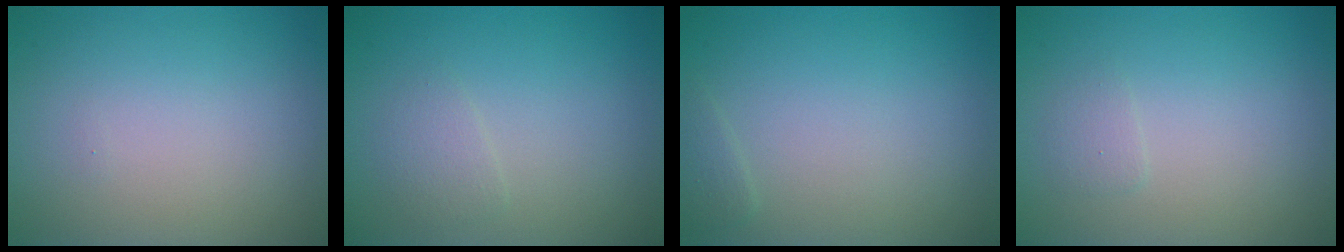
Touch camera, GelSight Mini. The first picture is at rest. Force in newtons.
{"total": 1.3, "press": 1.2, "slide": 0.0}
{"total": 0.7, "press": 0.7, "slide": 0.1}
{"total": 0.8, "press": 0.8, "slide": 0.0}